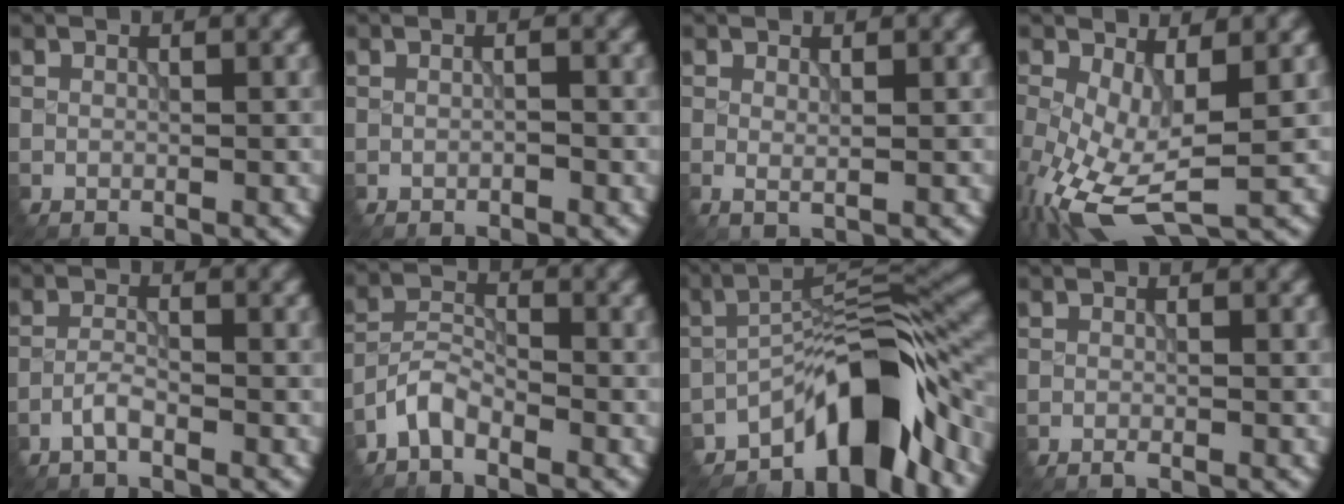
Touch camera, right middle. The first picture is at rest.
{"total": 0.6, "force": [-0.2, 0.1, 0.6], "torque": [-0.014, -0.002, -0.007]}
{"total": 0.9, "force": [0.3, 0.2, 0.8], "torque": [-0.016, -0.003, 0.006]}
{"total": 8.3, "force": [-2.0, 3.6, 7.2], "torque": [-0.166, -0.016, -0.033]}
{"total": 1.7, "force": [-1.1, 0.3, 1.2], "torque": [-0.025, 0.004, -0.026]}
{"total": 2.9, "force": [-2.3, 1.1, 1.5], "torque": [-0.030, 0.010, -0.053]}
{"total": 9.4, "force": [-6.3, 2.7, 6.4], "torque": [-0.079, 0.018, -0.115]}
{"total": 0.6, "force": [-0.3, 0.0, 0.5], "torque": [-0.010, -0.003, -0.006]}